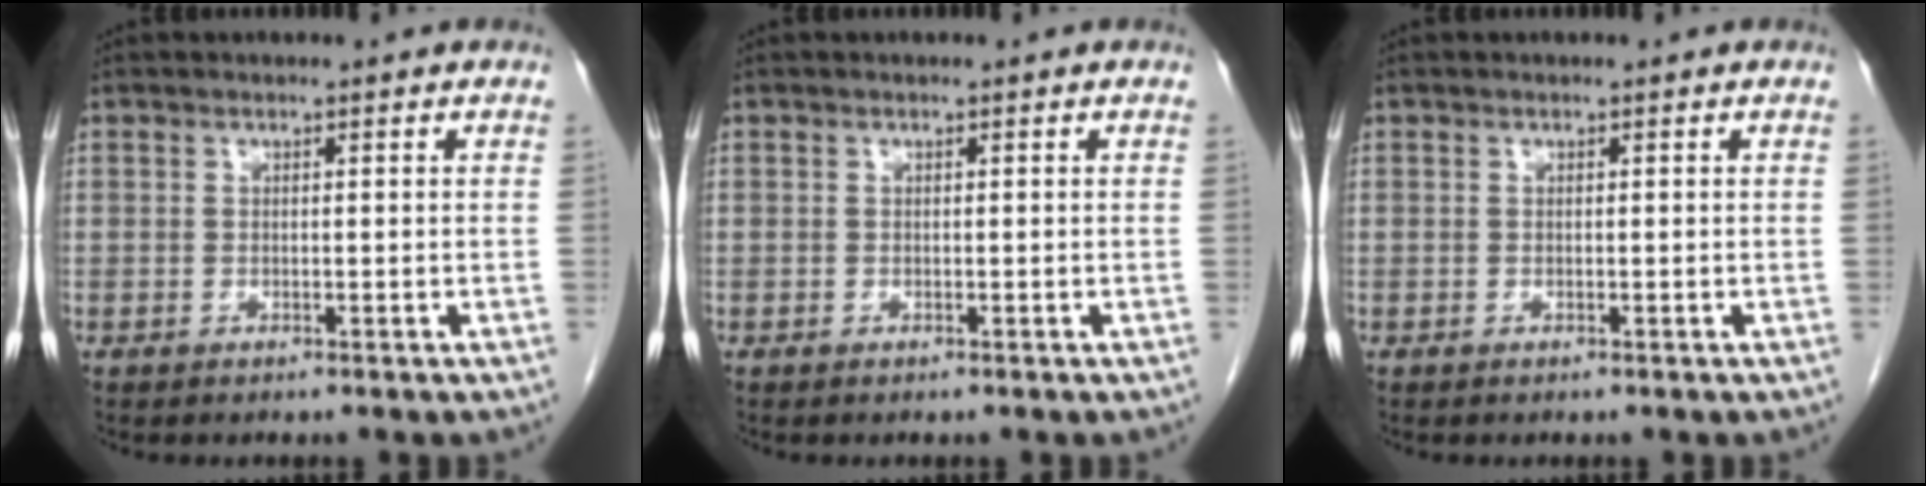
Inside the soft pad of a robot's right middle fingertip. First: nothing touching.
{"total": 0.0}
{"total": 0.0}